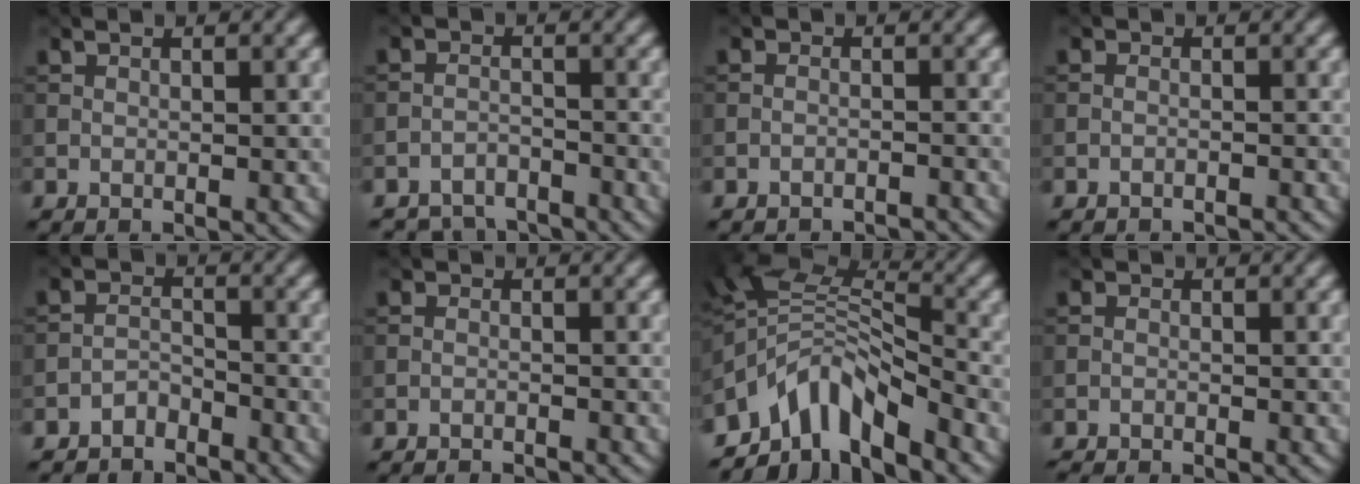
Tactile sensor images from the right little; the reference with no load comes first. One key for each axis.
{"total": 4.6, "fx": -4.4, "fy": 1.3, "fz": 0.5, "tx": -0.004, "ty": -0.007, "tz": -0.080}
{"total": 2.9, "fx": -2.8, "fy": 0.4, "fz": 0.2, "tx": -0.001, "ty": 0.003, "tz": -0.043}
{"total": 1.6, "fx": -1.6, "fy": 0.3, "fz": 0.2, "tx": 0.002, "ty": 0.000, "tz": -0.028}
{"total": 2.8, "fx": -2.6, "fy": 1.0, "fz": 0.3, "tx": -0.003, "ty": 0.003, "tz": -0.057}
{"total": 2.3, "fx": -2.3, "fy": 0.3, "fz": 0.4, "tx": -0.007, "ty": 0.004, "tz": -0.034}
{"total": 8.4, "fx": -5.5, "fy": 3.8, "fz": 5.1, "tx": -0.076, "ty": 0.007, "tz": -0.116}
{"total": 1.1, "fx": -1.1, "fy": 0.1, "fz": 0.2, "tx": -0.005, "ty": -0.004, "tz": -0.025}